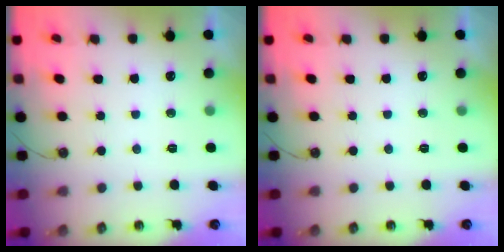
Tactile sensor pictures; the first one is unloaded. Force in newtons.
{"total": 0.0}